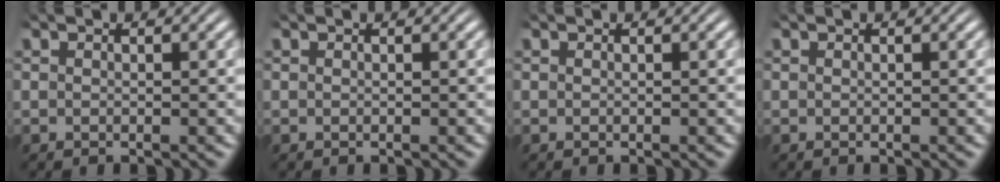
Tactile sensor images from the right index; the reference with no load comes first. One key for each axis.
{"total": 0.0}
{"total": 0.0}
{"total": 0.0}